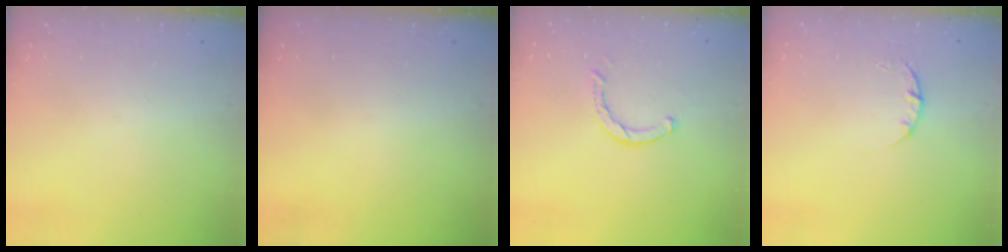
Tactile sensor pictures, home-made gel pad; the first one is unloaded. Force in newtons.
{"total": 0.0}
{"total": 2.0, "press": 2.0, "slide": 0.2}
{"total": 2.3, "press": 2.3, "slide": 0.3}